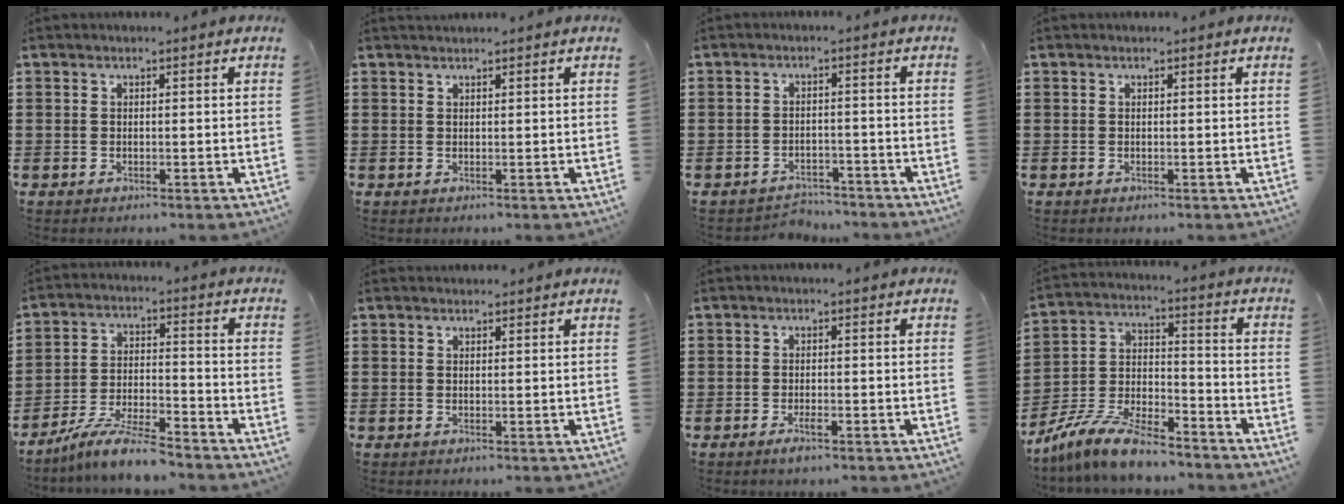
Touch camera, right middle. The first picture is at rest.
{"total": 0.6, "force": [0.6, 0.2, 0.0], "torque": [-0.002, 0.000, 0.012]}
{"total": 3.1, "force": [-3.0, 0.7, -0.3], "torque": [-0.002, 0.001, -0.067]}
{"total": 0.0}
{"total": 7.9, "force": [-7.2, 0.6, 3.2], "torque": [-0.067, 0.006, -0.140]}
{"total": 0.7, "force": [0.6, 0.4, -0.1], "torque": [0.009, -0.001, 0.009]}
{"total": 1.9, "force": [-1.1, 0.4, 1.5], "torque": [-0.034, -0.007, -0.021]}
{"total": 10.2, "force": [-8.8, 2.2, 4.7], "torque": [-0.100, 0.022, -0.176]}